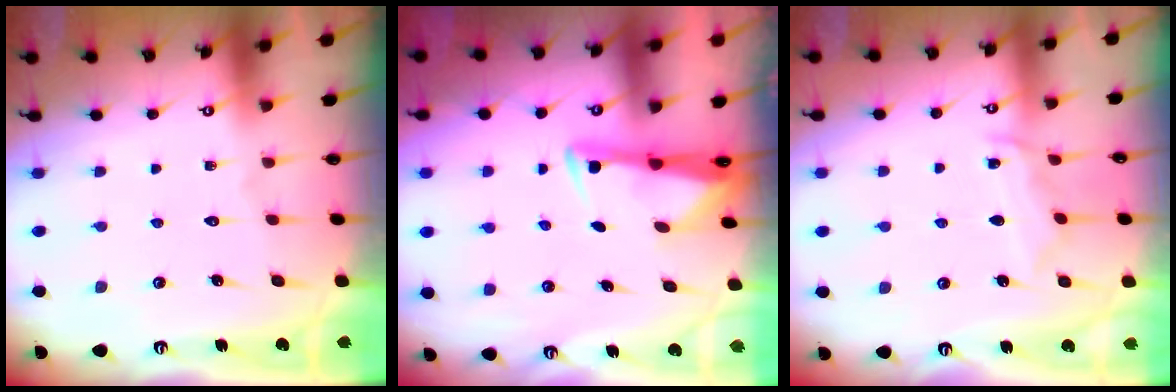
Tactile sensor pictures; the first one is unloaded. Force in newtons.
{"total": 3.4, "press": 3.3, "slide": 0.9}
{"total": 6.9, "press": 6.8, "slide": 0.8}